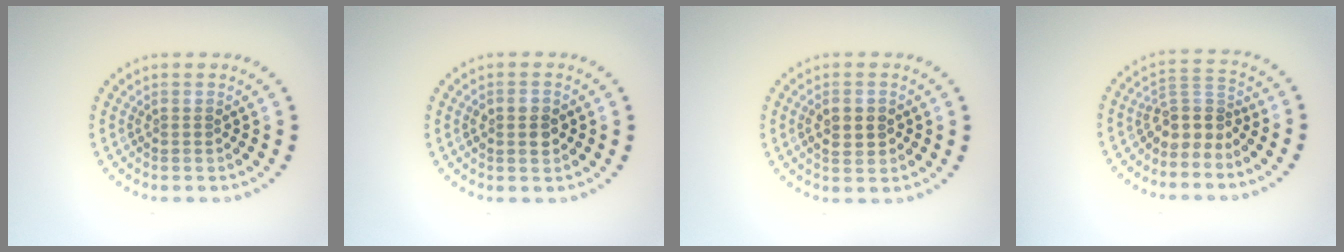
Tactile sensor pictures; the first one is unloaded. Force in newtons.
{"total": 2.5, "press": 2.5, "slide": 0.1}
{"total": 2.8, "press": 2.8, "slide": 0.1}
{"total": 3.2, "press": 2.3, "slide": 2.2}